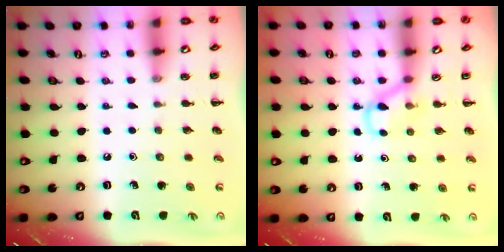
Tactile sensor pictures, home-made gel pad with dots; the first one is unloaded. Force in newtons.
{"total": 5.1, "press": 4.8, "slide": 1.7}